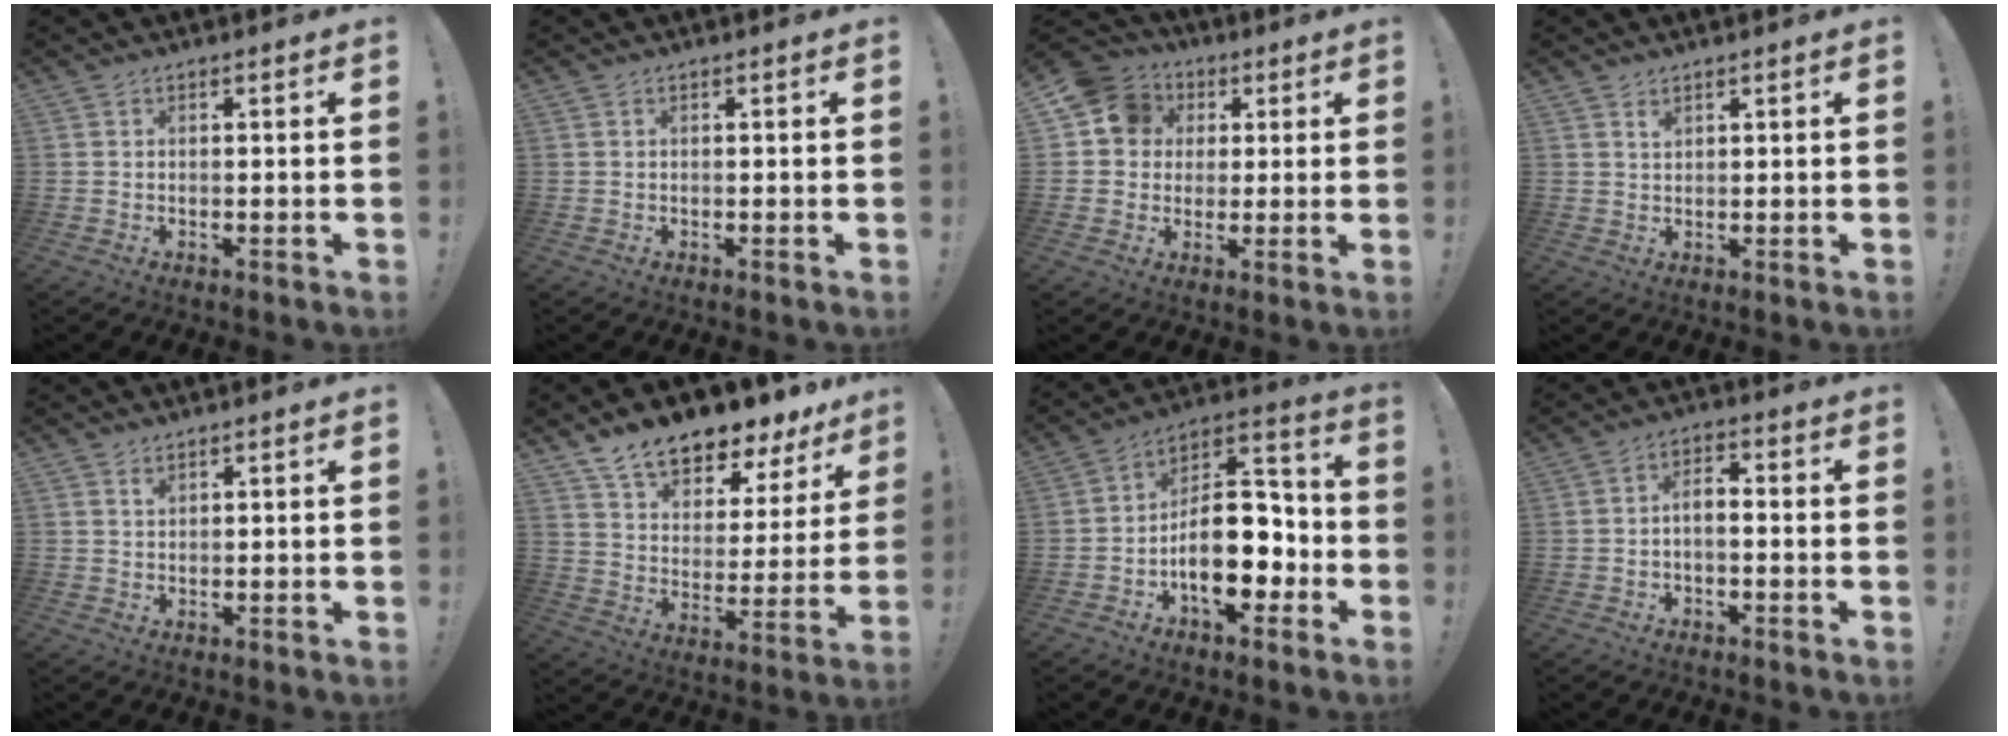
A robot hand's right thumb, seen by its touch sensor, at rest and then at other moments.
{"total": 0.0}
{"total": 10.9, "force": [3.0, 9.8, 3.8], "torque": [-0.059, 0.005, 0.064]}
{"total": 1.6, "force": [1.2, 0.8, 0.5], "torque": [-0.004, -0.006, 0.023]}
{"total": 1.3, "force": [1.1, 0.7, 0.4], "torque": [-0.001, -0.006, 0.020]}
{"total": 12.6, "force": [10.8, 4.5, 4.5], "torque": [-0.084, -0.087, 0.193]}
{"total": 18.8, "force": [-5.1, 10.8, 14.5], "torque": [-0.221, 0.023, -0.076]}
{"total": 3.7, "force": [-1.4, 1.7, 3.0], "torque": [-0.058, 0.009, -0.025]}